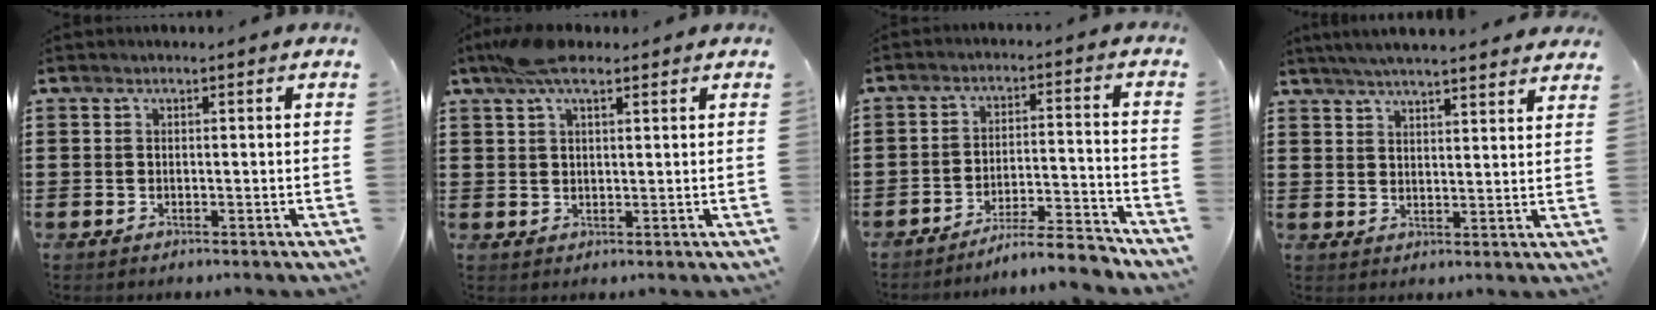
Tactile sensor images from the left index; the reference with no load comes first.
{"total": 5.8, "force": [3.5, 2.2, 4.1], "torque": [-0.090, 0.009, 0.063]}
{"total": 7.0, "force": [-6.4, -0.1, 2.7], "torque": [-0.043, 0.002, -0.121]}
{"total": 4.6, "force": [4.4, -0.2, 1.3], "torque": [-0.038, -0.015, 0.080]}